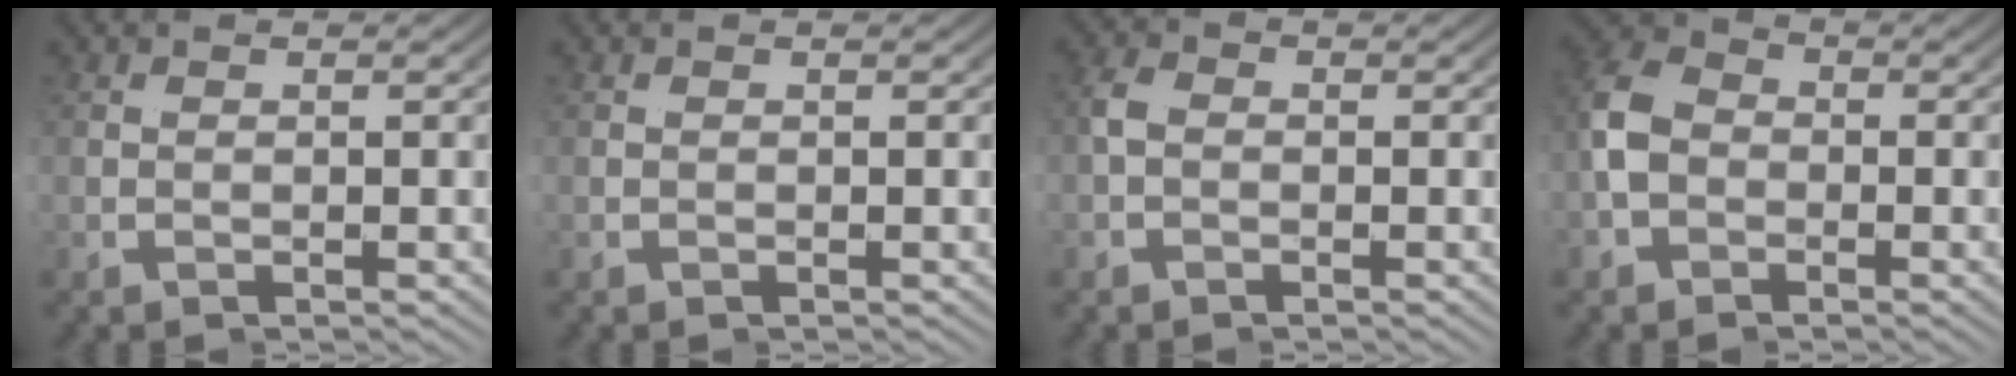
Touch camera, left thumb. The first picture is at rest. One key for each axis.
{"total": 0.0}
{"total": 1.8, "fx": 0.1, "fy": 1.6, "fz": 0.9, "tx": -0.024, "ty": 0.003, "tz": -0.006}
{"total": 6.2, "fx": 0.6, "fy": 4.8, "fz": 3.8, "tx": -0.081, "ty": 0.009, "tz": -0.001}